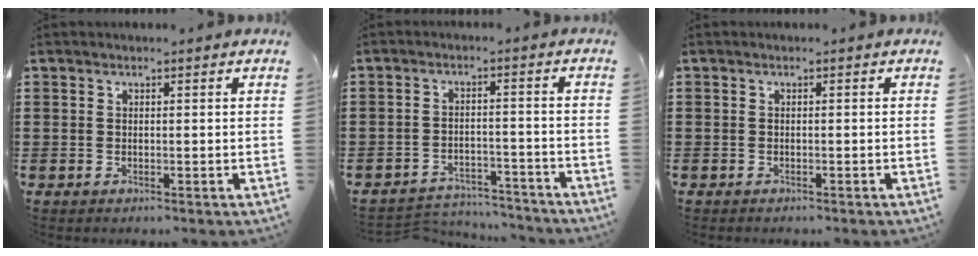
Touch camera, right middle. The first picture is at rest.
{"total": 4.0, "force": [-4.0, 0.7, 0.1], "torque": [-0.014, 0.002, -0.087]}
{"total": 0.6, "force": [-0.5, 0.2, 0.1], "torque": [-0.002, 0.001, -0.012]}